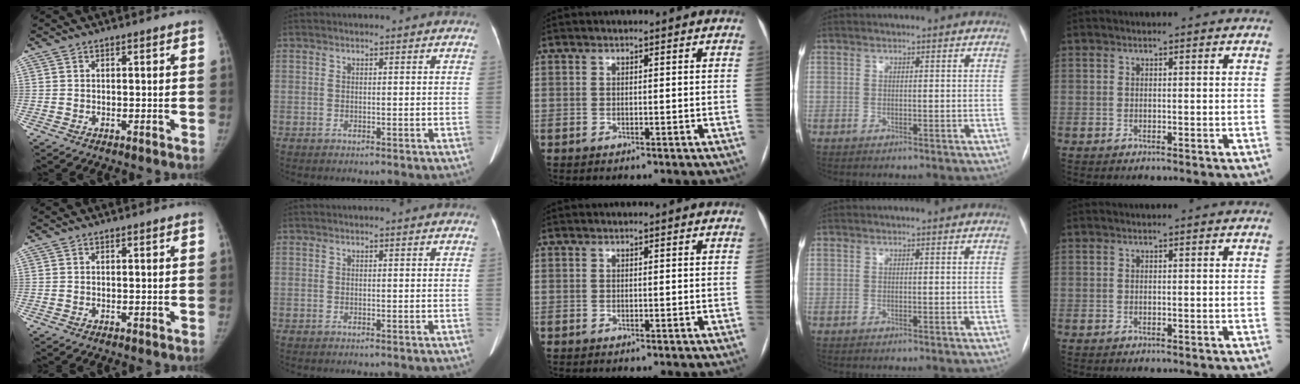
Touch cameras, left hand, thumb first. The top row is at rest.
{}